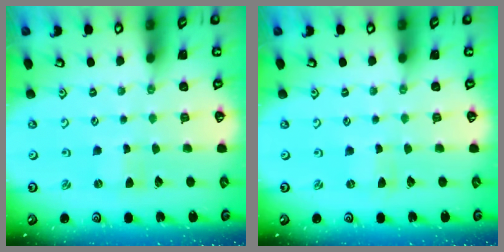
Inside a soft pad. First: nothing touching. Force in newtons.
{"total": 0.0}